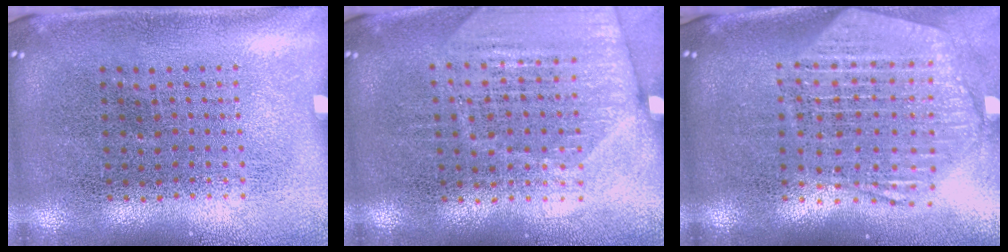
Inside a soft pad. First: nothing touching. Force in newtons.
{"total": 1.8, "press": 1.7, "slide": 0.5}
{"total": 2.6, "press": 2.1, "slide": 1.5}